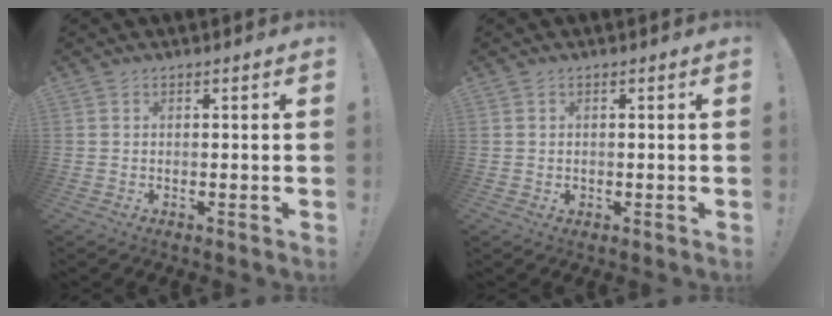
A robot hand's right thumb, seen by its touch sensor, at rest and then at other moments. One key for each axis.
{"total": 0.7, "fx": 0.1, "fy": 0.7, "fz": 0.1, "tx": -0.001, "ty": 0.000, "tz": 0.001}